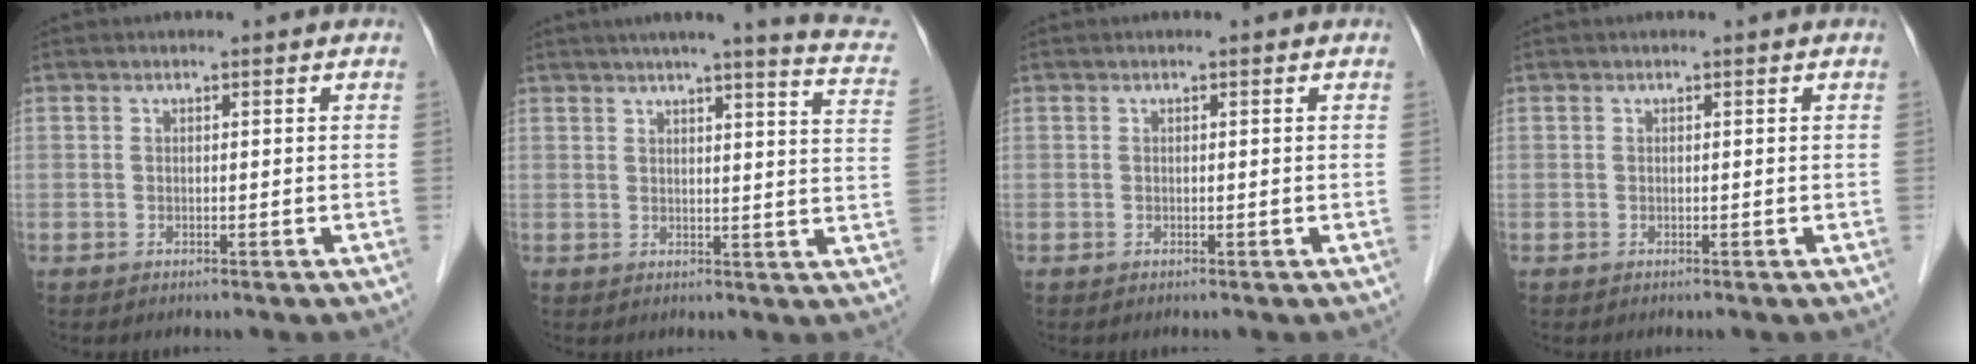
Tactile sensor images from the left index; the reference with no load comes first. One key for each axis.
{"total": 13.9, "fx": 11.1, "fy": 0.2, "fz": 8.4, "tx": -0.108, "ty": -0.021, "tz": 0.110}
{"total": 0.0}
{"total": 0.0}